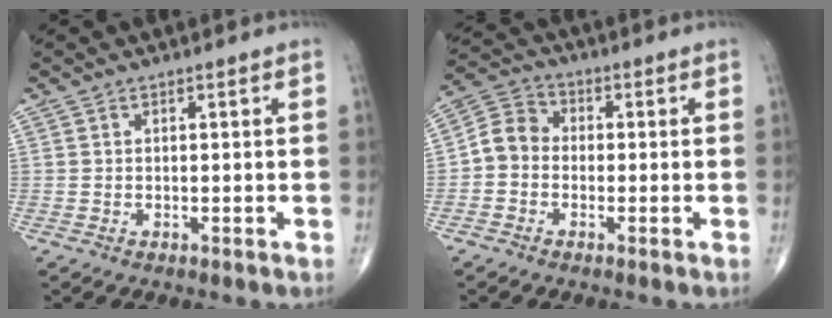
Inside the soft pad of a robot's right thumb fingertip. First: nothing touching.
{"total": 5.8, "force": [-1.1, 5.0, 2.9], "torque": [-0.036, 0.021, -0.038]}